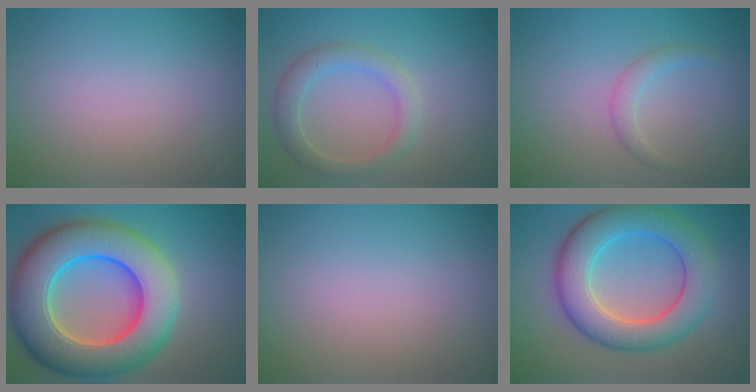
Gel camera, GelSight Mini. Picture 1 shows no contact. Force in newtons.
{"total": 2.9, "press": 2.9, "slide": 0.2}
{"total": 1.5, "press": 1.5, "slide": 0.1}
{"total": 13.3, "press": 13.1, "slide": 2.1}
{"total": 0.0}
{"total": 8.1, "press": 8.1, "slide": 0.1}